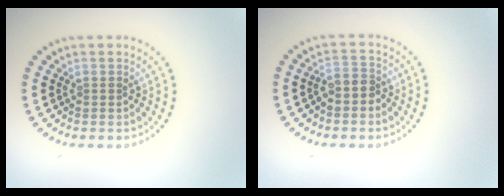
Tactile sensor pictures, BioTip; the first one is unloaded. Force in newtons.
{"total": 1.7, "press": 1.4, "slide": 0.9}